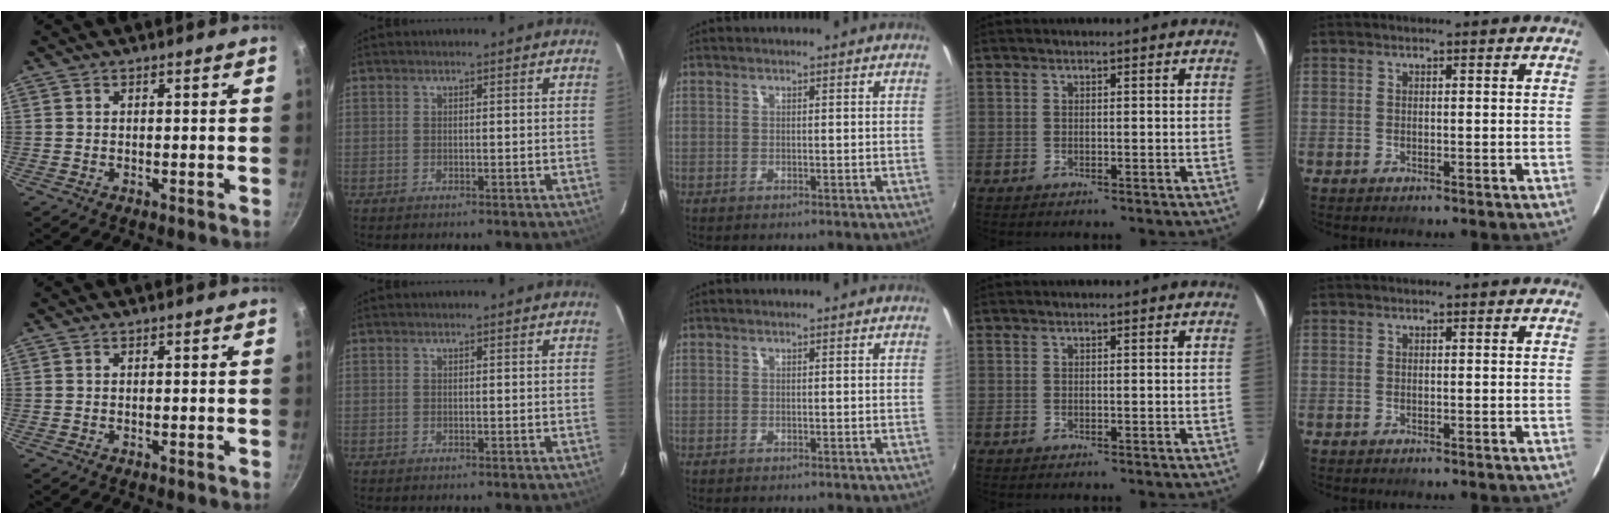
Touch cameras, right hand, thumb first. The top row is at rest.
{}